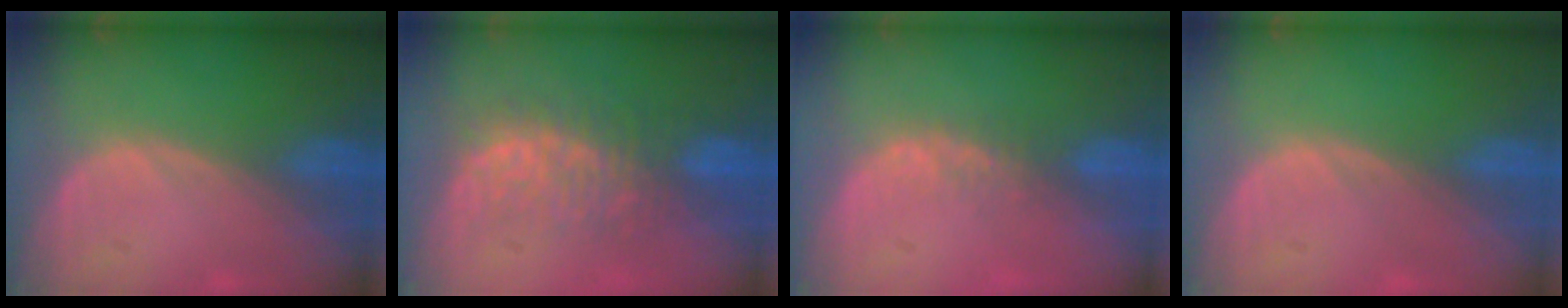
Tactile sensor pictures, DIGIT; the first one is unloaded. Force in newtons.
{"total": 7.7, "press": 7.6, "slide": 1.3}
{"total": 2.5, "press": 1.9, "slide": 1.5}
{"total": 0.0}